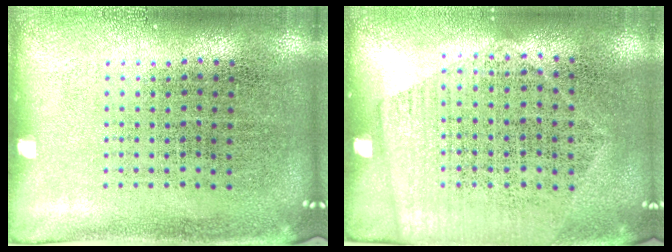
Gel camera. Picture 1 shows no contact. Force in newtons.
{"total": 1.4, "press": 1.1, "slide": 0.7}